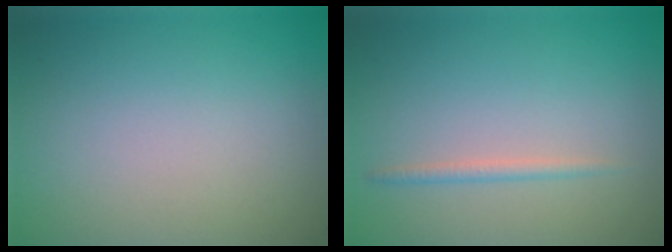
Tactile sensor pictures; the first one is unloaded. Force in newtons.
{"total": 1.1, "press": 1.1, "slide": 0.0}